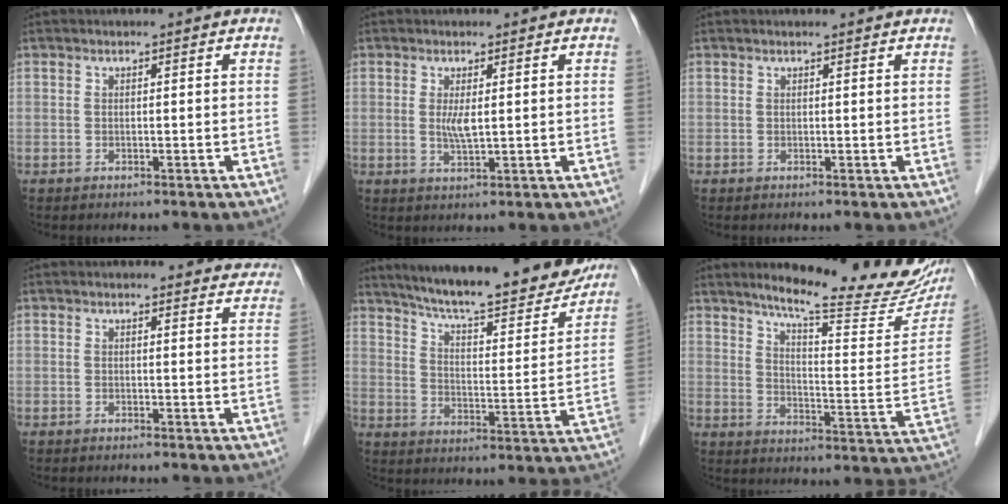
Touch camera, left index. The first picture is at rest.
{"total": 2.6, "force": [0.4, 0.4, 2.5], "torque": [-0.054, -0.006, 0.011]}
{"total": 1.5, "force": [1.5, 0.1, 0.2], "torque": [-0.012, 0.004, 0.016]}
{"total": 4.7, "force": [4.5, 1.5, -0.1], "torque": [0.018, -0.012, 0.024]}
{"total": 23.2, "force": [20.4, 3.4, 10.5], "torque": [-0.162, -0.028, 0.279]}
{"total": 22.3, "force": [18.3, 2.7, 12.5], "torque": [-0.171, -0.043, 0.235]}